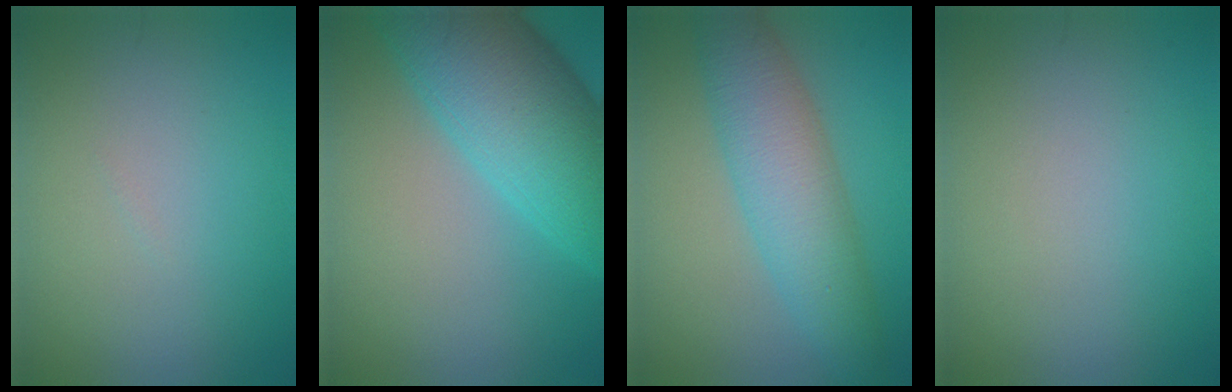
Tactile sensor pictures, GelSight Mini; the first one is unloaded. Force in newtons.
{"total": 10.6, "press": 10.6, "slide": 0.3}
{"total": 6.7, "press": 6.7, "slide": 0.1}
{"total": 0.0}